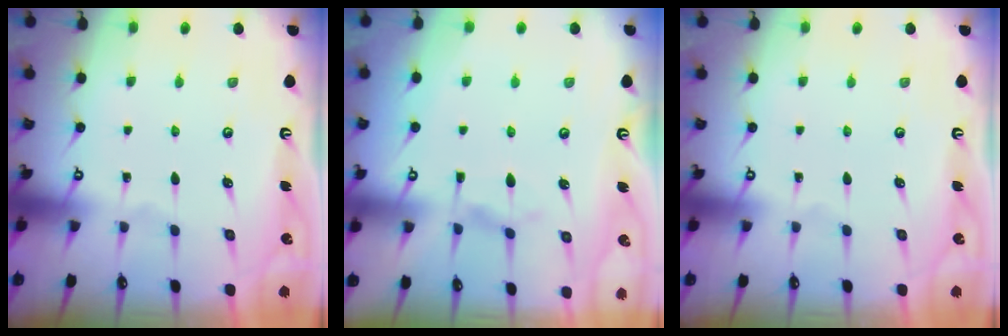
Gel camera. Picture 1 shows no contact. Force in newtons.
{"total": 1.2, "press": 0.8, "slide": 0.9}
{"total": 0.0}